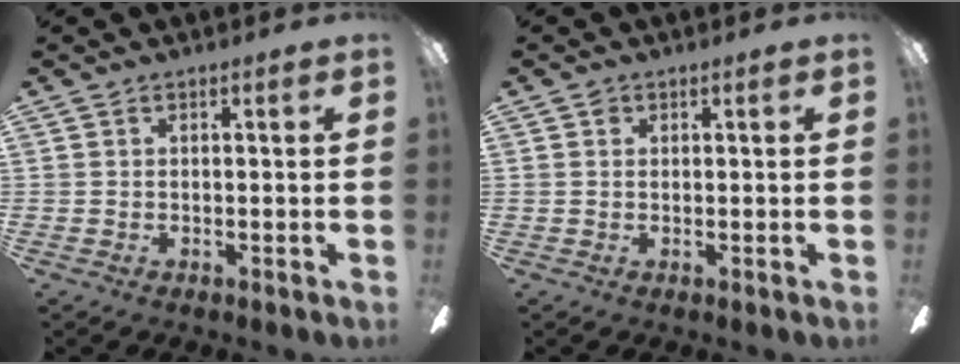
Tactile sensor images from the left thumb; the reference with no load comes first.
{"total": 1.0, "force": [0.3, 0.9, 0.3], "torque": [-0.007, 0.005, 0.005]}